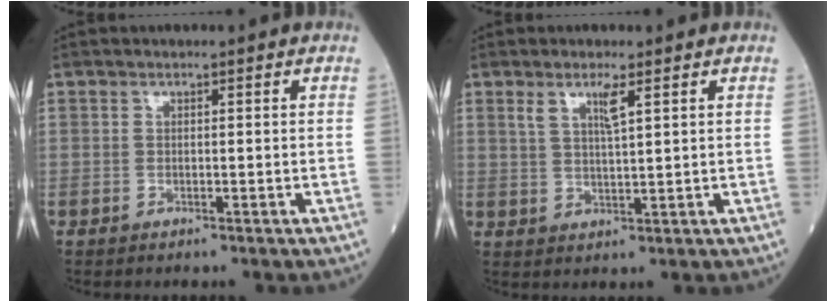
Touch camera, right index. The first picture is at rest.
{"total": 3.6, "force": [1.9, 0.3, 3.1], "torque": [-0.063, 0.000, 0.036]}